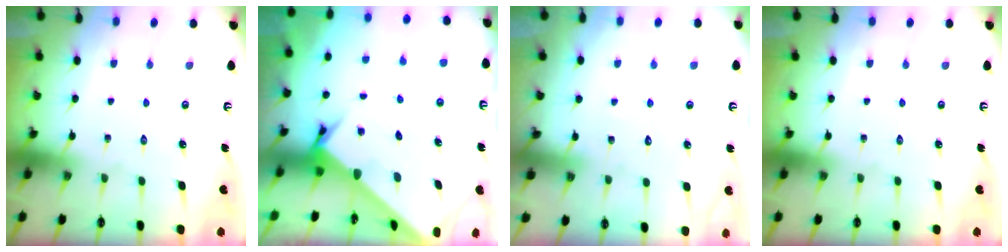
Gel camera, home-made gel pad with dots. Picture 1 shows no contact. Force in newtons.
{"total": 2.5, "press": 2.5, "slide": 0.3}
{"total": 2.8, "press": 2.8, "slide": 0.3}
{"total": 0.0}